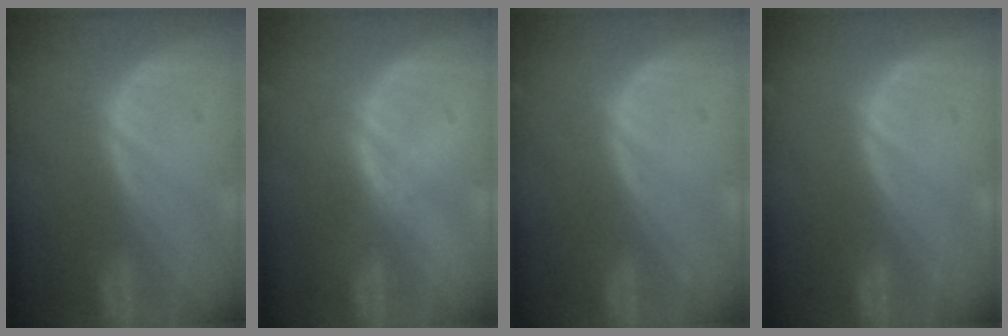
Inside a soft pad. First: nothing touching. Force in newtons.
{"total": 1.1, "press": 1.1, "slide": 0.1}
{"total": 0.0}
{"total": 0.0}